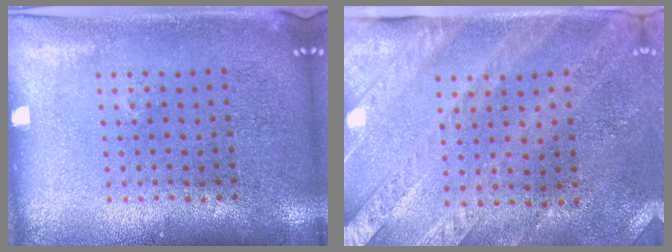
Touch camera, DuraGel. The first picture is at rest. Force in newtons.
{"total": 2.4, "press": 2.1, "slide": 1.2}